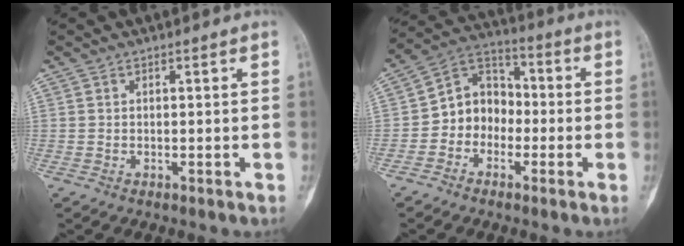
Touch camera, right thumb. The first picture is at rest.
{"total": 9.5, "force": [-2.1, 7.9, 4.8], "torque": [-0.040, 0.045, -0.055]}